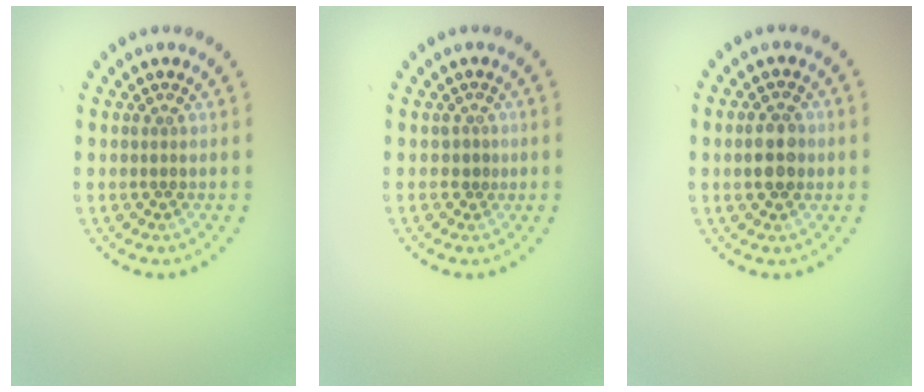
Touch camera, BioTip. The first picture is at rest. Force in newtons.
{"total": 0.6, "press": 0.4, "slide": 0.5}
{"total": 2.9, "press": 2.8, "slide": 0.3}